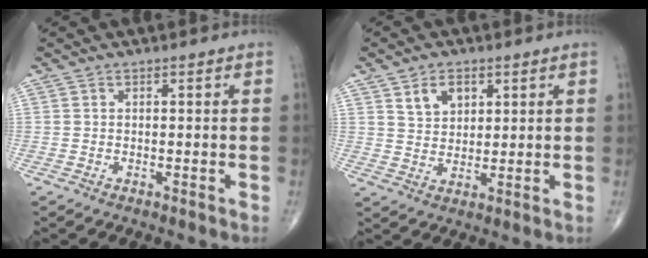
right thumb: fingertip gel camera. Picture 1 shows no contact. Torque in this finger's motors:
{"motor_torque": [-0.66, 0.32, 0.00, 0.17, 0.05]}